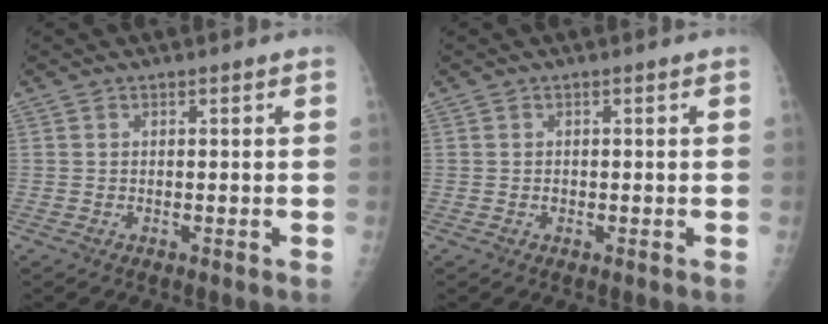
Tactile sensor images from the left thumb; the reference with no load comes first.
{"total": 0.7, "force": [-0.2, 0.6, 0.4], "torque": [-0.001, 0.002, -0.004]}